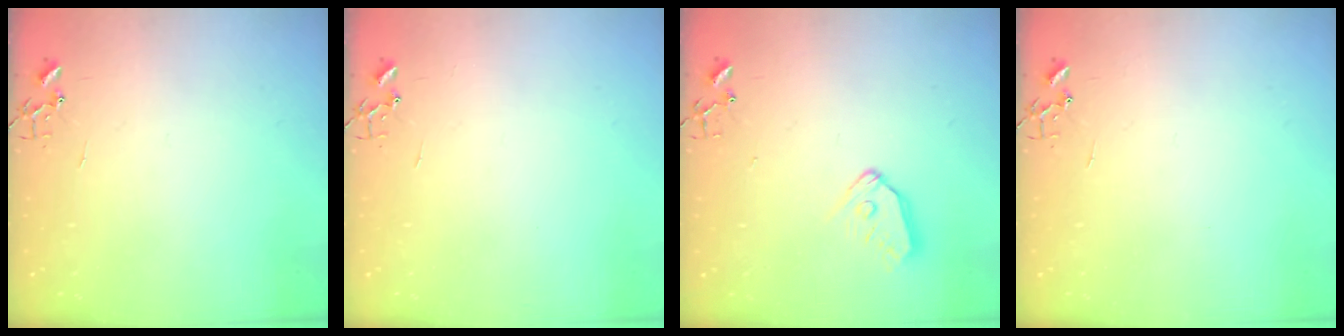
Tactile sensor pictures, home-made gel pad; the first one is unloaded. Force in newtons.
{"total": 0.0}
{"total": 9.0, "press": 8.9, "slide": 0.9}
{"total": 0.0}